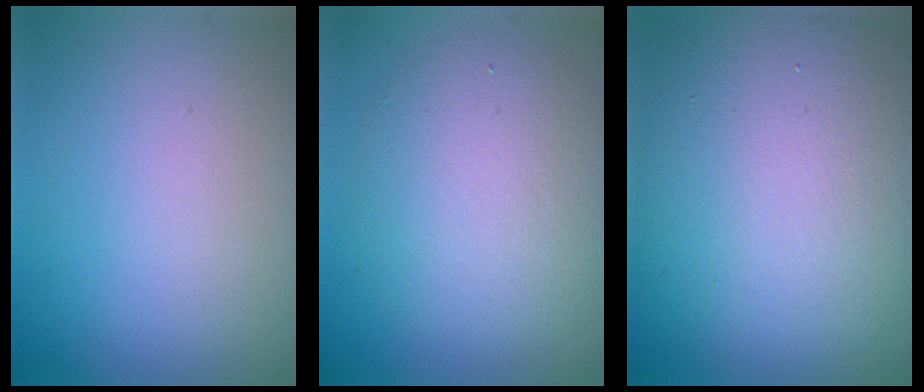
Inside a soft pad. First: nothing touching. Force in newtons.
{"total": 6.5, "press": 6.4, "slide": 0.5}
{"total": 16.9, "press": 16.8, "slide": 1.0}